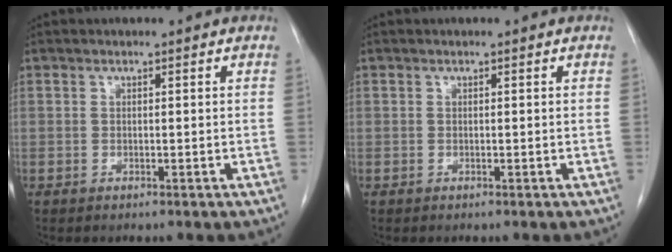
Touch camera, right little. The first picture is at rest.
{"total": 0.0}